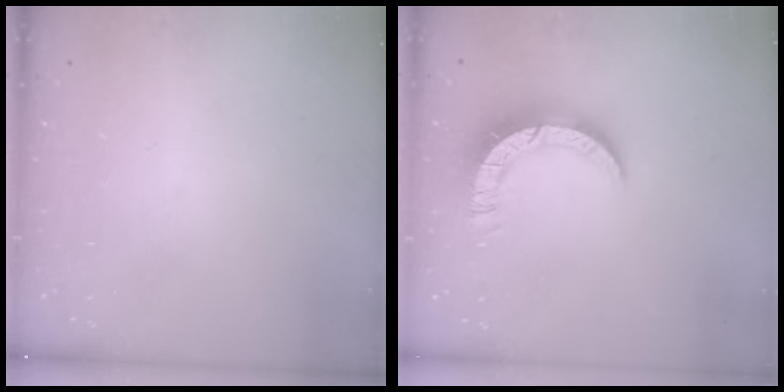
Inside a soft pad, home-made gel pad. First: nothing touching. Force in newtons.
{"total": 9.6, "press": 9.5, "slide": 1.2}